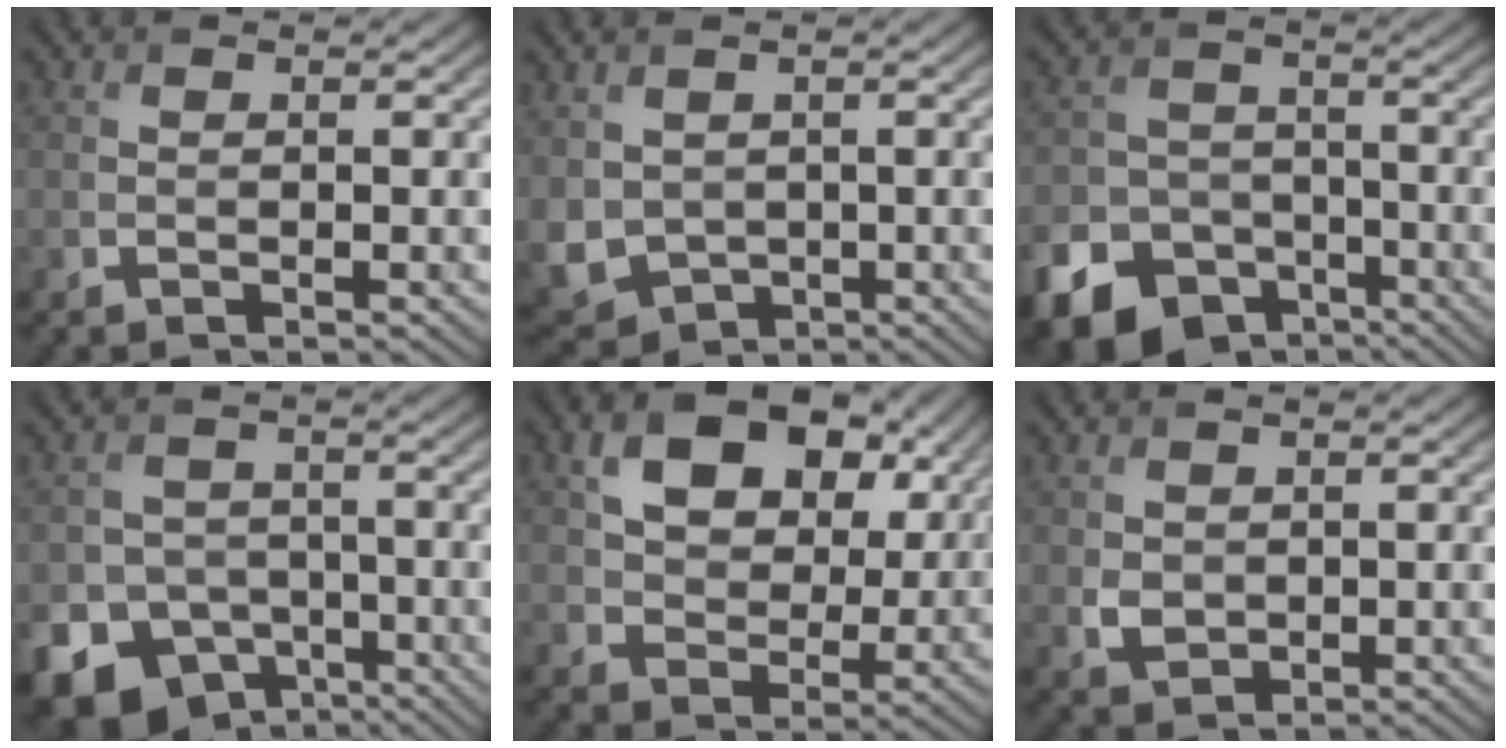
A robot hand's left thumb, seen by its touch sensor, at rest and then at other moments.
{"total": 6.4, "force": [0.4, 5.1, 3.8], "torque": [-0.127, -0.018, 0.011]}
{"total": 13.3, "force": [-8.4, 9.4, 4.4], "torque": [-0.114, -0.057, -0.141]}
{"total": 12.7, "force": [-7.1, 9.9, 3.7], "torque": [-0.084, -0.049, -0.131]}
{"total": 12.1, "force": [4.8, 8.4, 7.3], "torque": [-0.137, -0.001, 0.085]}
{"total": 2.5, "force": [0.2, 2.2, 1.3], "torque": [-0.035, -0.006, 0.006]}